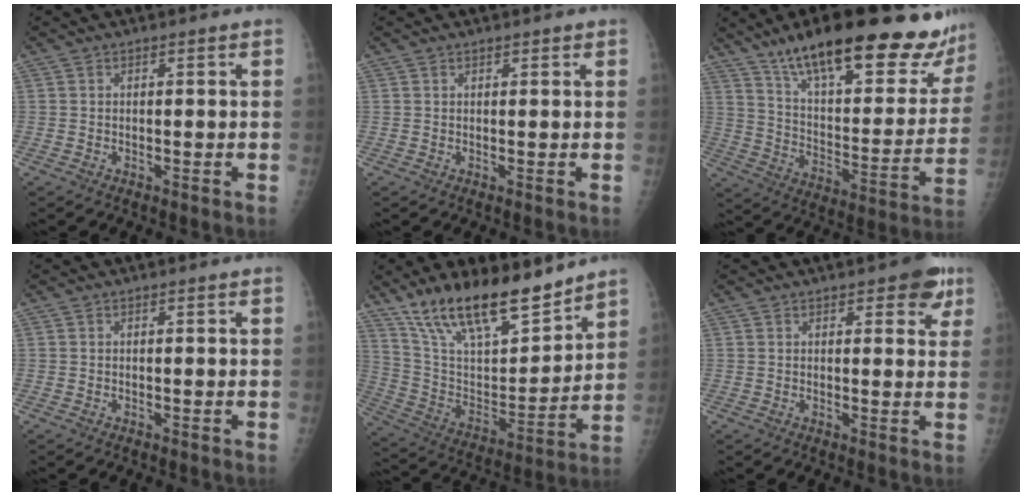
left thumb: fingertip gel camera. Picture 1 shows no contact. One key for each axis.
{"total": 0.8, "fx": 0.6, "fy": 0.4, "fz": 0.2, "tx": 0.001, "ty": -0.004, "tz": 0.007}
{"total": 31.7, "fx": 22.9, "fy": 8.8, "fz": 20.1, "tx": -0.263, "ty": -0.077, "tz": 0.336}
{"total": 0.0}
{"total": 21.1, "fx": 16.2, "fy": 6.7, "fz": 11.6, "tx": -0.171, "ty": -0.079, "tz": 0.294}
{"total": 5.4, "fx": 3.0, "fy": 2.6, "fz": 3.7, "tx": -0.014, "ty": -0.009, "tz": 0.030}